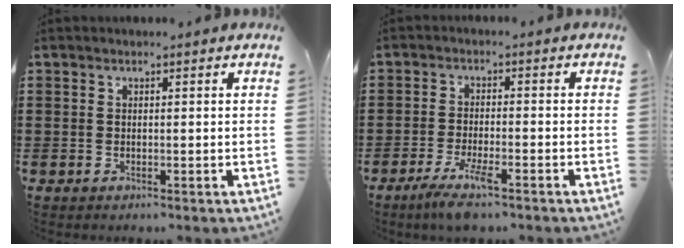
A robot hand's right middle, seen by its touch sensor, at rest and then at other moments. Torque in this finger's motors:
{"motor_torque": [0.91, -0.80, 0.13, 0.12]}